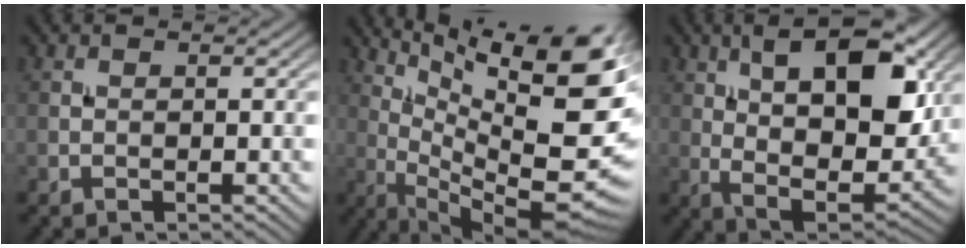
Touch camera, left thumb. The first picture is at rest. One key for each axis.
{"total": 16.1, "fx": 5.4, "fy": 4.1, "fz": 14.6, "tx": -0.216, "ty": 0.007, "tz": 0.117}
{"total": 15.4, "fx": 4.5, "fy": 7.4, "fz": 12.7, "tx": -0.211, "ty": 0.001, "tz": 0.075}